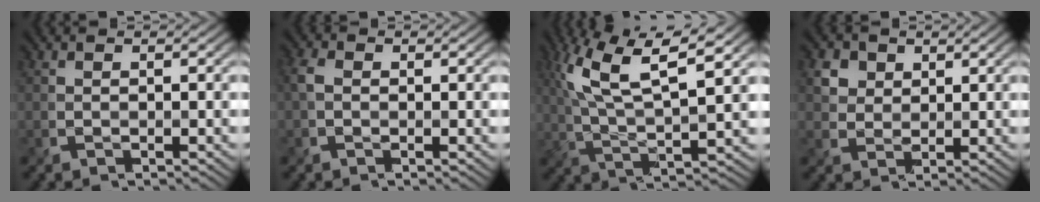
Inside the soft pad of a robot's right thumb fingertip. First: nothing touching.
{"total": 2.3, "force": [-0.1, 1.7, 1.5], "torque": [-0.038, 0.000, -0.004]}
{"total": 12.1, "force": [5.4, 3.8, 10.1], "torque": [-0.222, 0.010, 0.104]}
{"total": 3.5, "force": [1.9, 2.7, 1.2], "torque": [-0.041, -0.006, 0.046]}